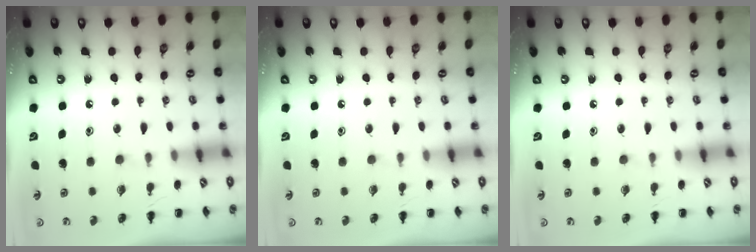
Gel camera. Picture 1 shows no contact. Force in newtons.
{"total": 0.0}
{"total": 0.0}